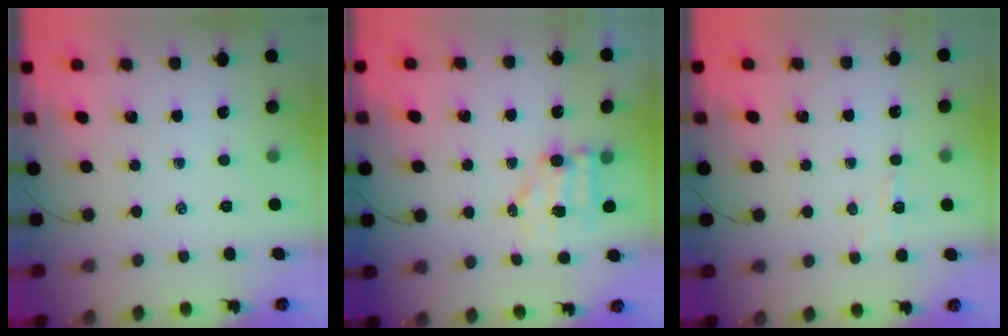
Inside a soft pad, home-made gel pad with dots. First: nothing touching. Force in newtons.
{"total": 6.2, "press": 6.2, "slide": 0.7}
{"total": 2.6, "press": 2.5, "slide": 0.9}